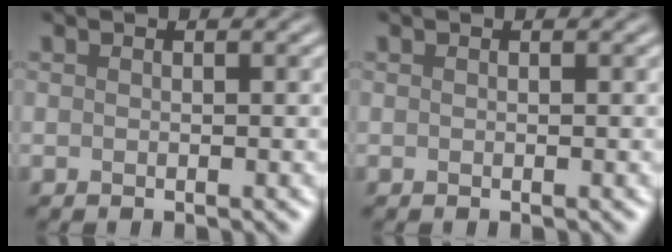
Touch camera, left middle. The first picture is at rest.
{"total": 0.0}